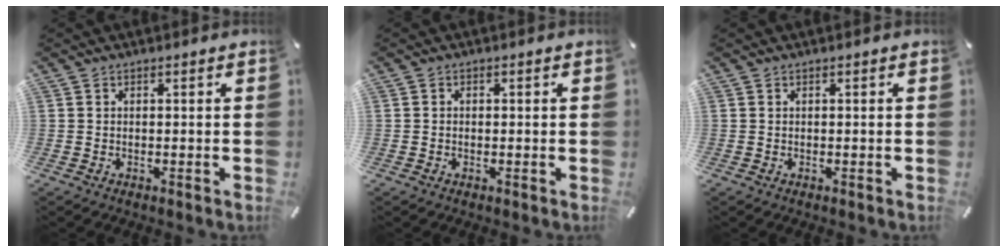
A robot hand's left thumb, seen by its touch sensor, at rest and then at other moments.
{"total": 0.6, "force": [-0.3, 0.5, 0.3], "torque": [-0.006, 0.002, -0.007]}
{"total": 0.0}